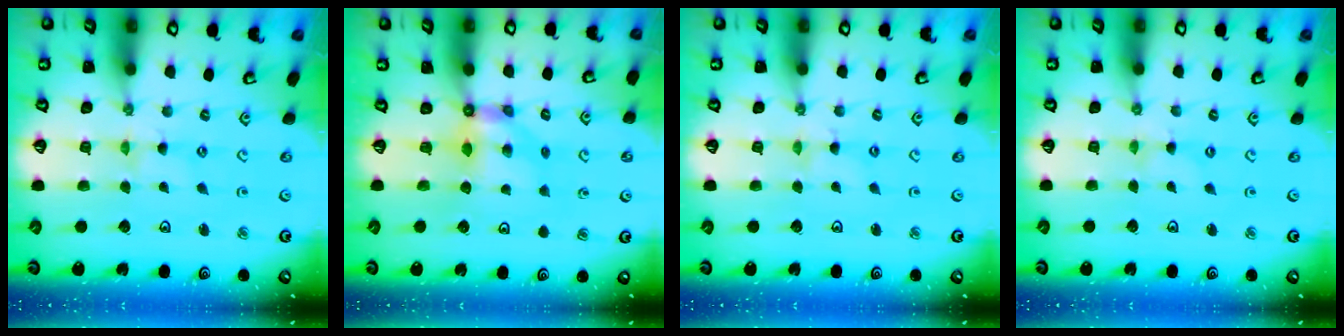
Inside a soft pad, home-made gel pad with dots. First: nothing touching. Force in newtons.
{"total": 5.8, "press": 5.8, "slide": 0.3}
{"total": 1.3, "press": 1.2, "slide": 0.2}
{"total": 0.0}